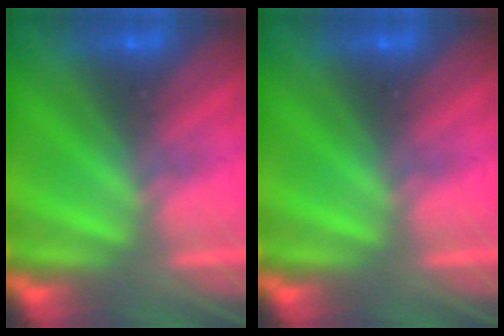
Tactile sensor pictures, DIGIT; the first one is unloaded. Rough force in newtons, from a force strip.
{"total": 0.0}